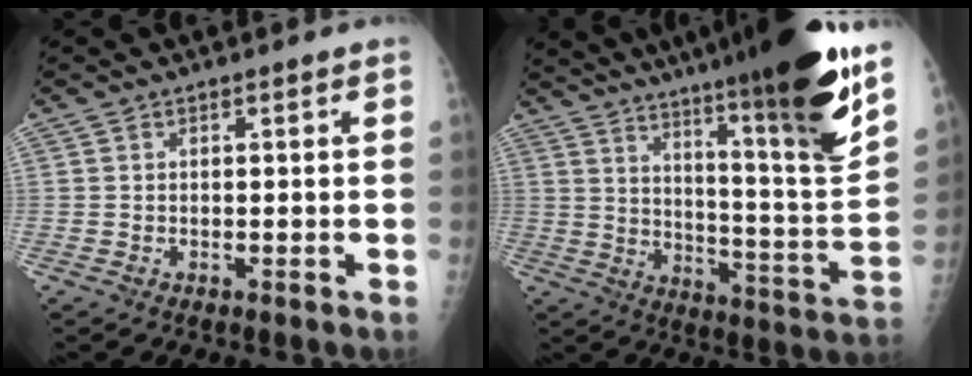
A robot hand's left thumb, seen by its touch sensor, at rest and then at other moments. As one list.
[{"total": 27.0, "force": [18.6, 2.0, 19.5], "torque": [-0.281, -0.093, 0.279]}]